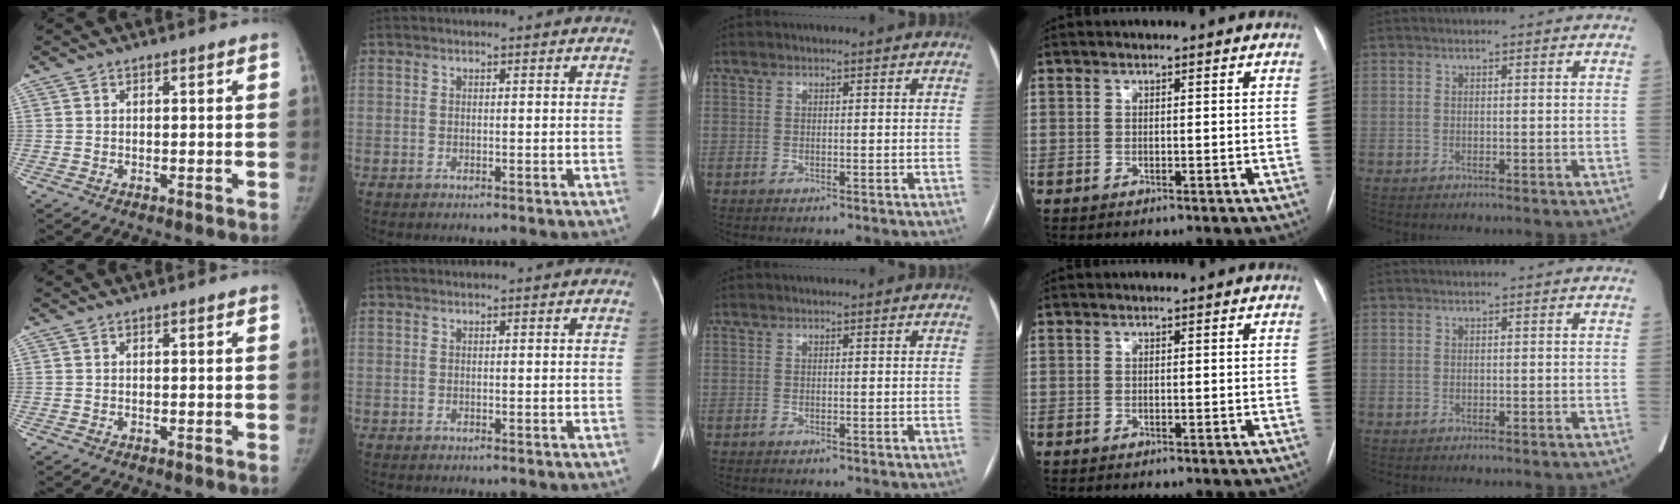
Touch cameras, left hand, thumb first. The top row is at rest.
{}